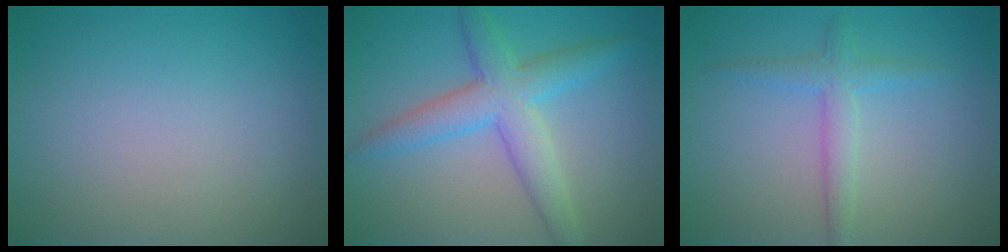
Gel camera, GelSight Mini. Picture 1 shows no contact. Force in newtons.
{"total": 5.0, "press": 5.0, "slide": 0.3}
{"total": 2.3, "press": 2.3, "slide": 0.1}